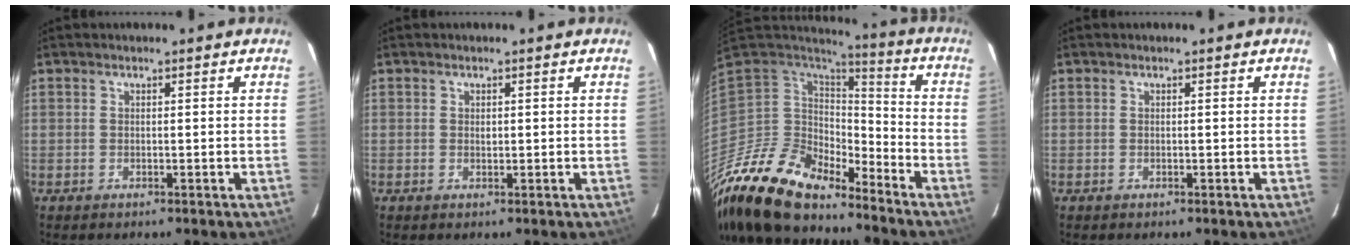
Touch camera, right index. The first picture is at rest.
{"total": 0.6, "force": [0.1, 0.5, 0.3], "torque": [-0.004, 0.001, 0.003]}
{"total": 19.8, "force": [-16.4, 6.2, 9.3], "torque": [-0.190, -0.039, -0.302]}
{"total": 0.0}